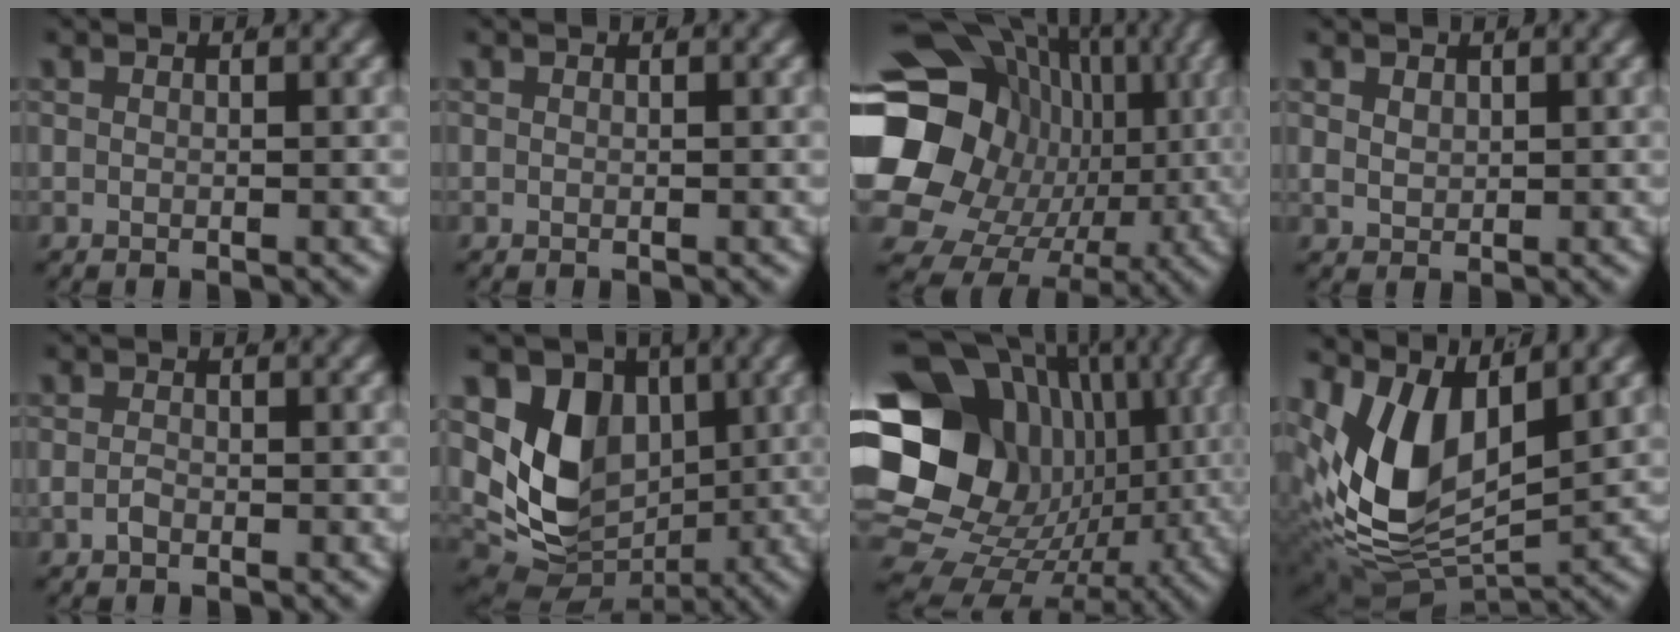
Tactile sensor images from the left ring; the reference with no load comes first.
{"total": 1.0, "force": [-0.1, -0.9, -0.3], "torque": [0.012, -0.014, 0.010]}
{"total": 20.7, "force": [-1.6, 16.8, 12.1], "torque": [-0.239, -0.072, -0.011]}
{"total": 1.3, "force": [0.8, 0.9, 0.5], "torque": [-0.017, -0.014, 0.030]}
{"total": 1.1, "force": [-0.8, 0.7, 0.4], "torque": [-0.016, -0.013, -0.009]}
{"total": 13.4, "force": [0.4, 11.0, 7.6], "torque": [-0.148, -0.036, 0.015]}
{"total": 23.2, "force": [-0.3, 18.0, 14.6], "torque": [-0.262, -0.061, 0.008]}
{"total": 10.5, "force": [0.7, 7.0, 7.8], "torque": [-0.171, -0.040, 0.033]}